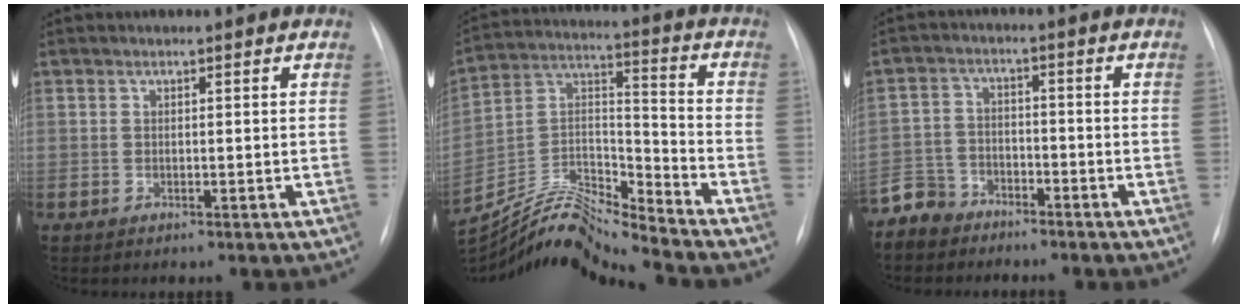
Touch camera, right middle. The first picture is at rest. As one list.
[{"total": 15.2, "force": [-14.7, -1.0, 3.7], "torque": [-0.074, 0.043, -0.274]}, {"total": 6.1, "force": [-5.2, 3.2, 0.0], "torque": [-0.002, -0.006, -0.108]}]